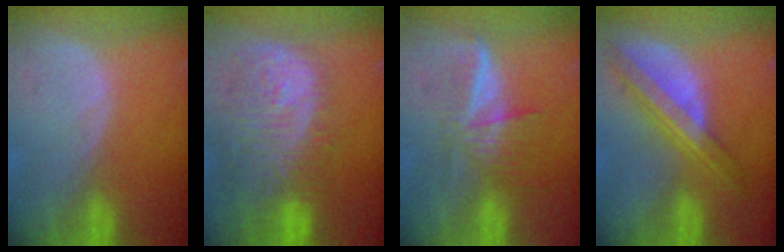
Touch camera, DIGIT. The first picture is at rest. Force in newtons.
{"total": 12.3, "press": 10.8, "slide": 5.9}
{"total": 5.9, "press": 5.4, "slide": 2.4}
{"total": 8.0, "press": 6.7, "slide": 4.3}